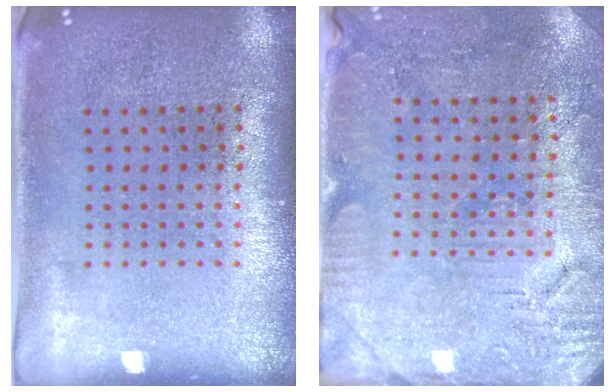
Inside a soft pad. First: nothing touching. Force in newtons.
{"total": 3.0, "press": 2.9, "slide": 0.8}